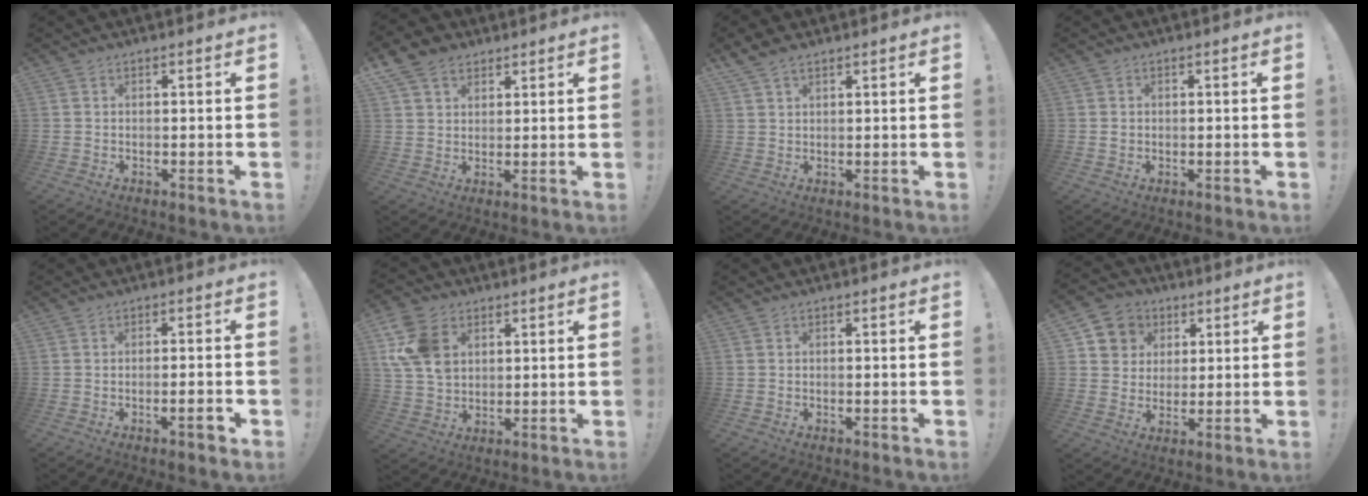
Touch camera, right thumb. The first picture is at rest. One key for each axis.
{"total": 7.8, "fx": 4.8, "fy": 5.5, "fz": 2.8, "tx": -0.050, "ty": -0.018, "tz": 0.097}
{"total": 4.0, "fx": 3.0, "fy": 1.8, "fz": 2.0, "tx": -0.037, "ty": -0.010, "tz": 0.060}
{"total": 1.1, "fx": 0.5, "fy": 1.0, "fz": 0.1, "tx": 0.006, "ty": 0.002, "tz": 0.006}
{"total": 4.2, "fx": -1.8, "fy": 0.5, "fz": 3.7, "tx": -0.057, "ty": 0.003, "tz": -0.027}
{"total": 13.5, "fx": 4.8, "fy": 9.9, "fz": 7.8, "tx": -0.161, "ty": -0.005, "tz": 0.101}
{"total": 0.8, "fx": -0.7, "fy": 0.2, "fz": 0.2, "tx": -0.006, "ty": 0.002, "tz": -0.012}
{"total": 8.3, "fx": 2.5, "fy": 7.9, "fz": 1.4, "tx": -0.009, "ty": -0.008, "tz": 0.051}